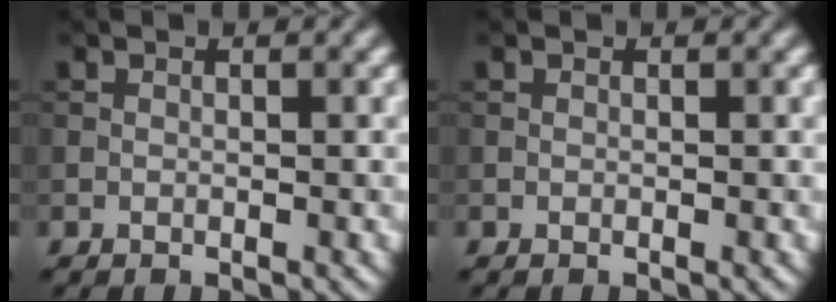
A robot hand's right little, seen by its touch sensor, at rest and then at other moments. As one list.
[{"total": 0.0}]